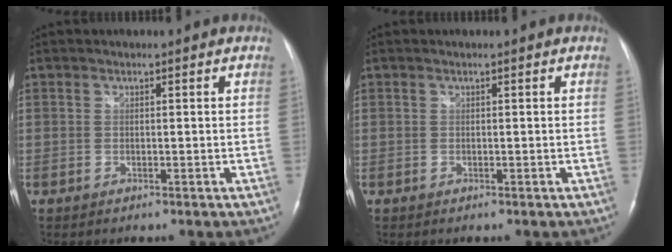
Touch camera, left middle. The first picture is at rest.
{"total": 0.0}